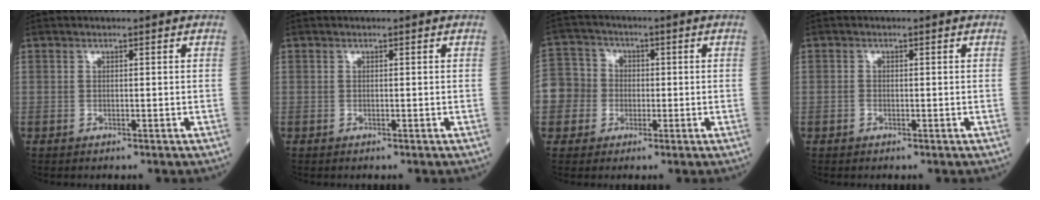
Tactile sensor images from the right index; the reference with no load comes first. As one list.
[{"total": 0.0}, {"total": 9.8, "force": [-1.9, 9.4, 2.0], "torque": [-0.067, 0.035, -0.031]}, {"total": 0.6, "force": [-0.3, 0.5, 0.2], "torque": [-0.002, 0.003, -0.006]}]